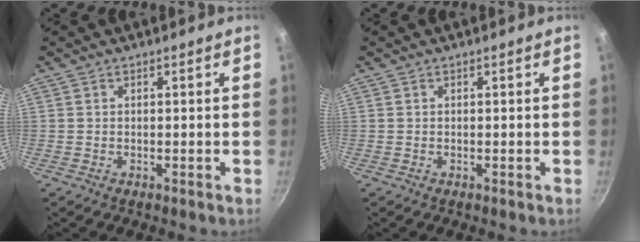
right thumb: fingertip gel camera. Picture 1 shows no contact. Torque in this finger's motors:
{"motor_torque": [0.00, -0.01, 0.01, 0.00, 0.00]}